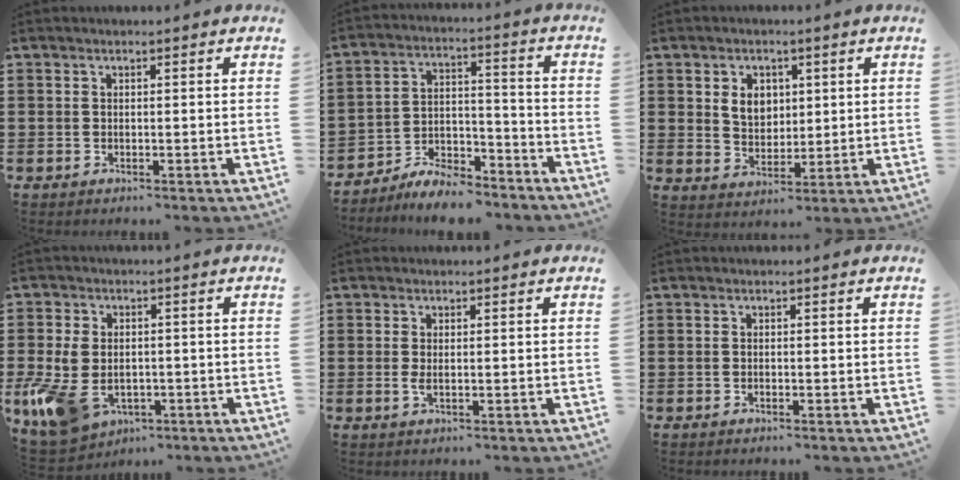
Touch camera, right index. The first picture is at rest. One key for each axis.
{"total": 7.9, "fx": -7.2, "fy": 2.6, "fz": 2.1, "tx": -0.045, "ty": 0.020, "tz": -0.139}
{"total": 4.8, "fx": 1.4, "fy": 3.8, "fz": 2.5, "tx": -0.056, "ty": 0.011, "tz": 0.020}
{"total": 8.4, "fx": -2.4, "fy": 5.5, "fz": 5.9, "tx": -0.152, "ty": 0.002, "tz": -0.045}
{"total": 1.3, "fx": 0.0, "fy": 0.3, "fz": 1.3, "tx": -0.024, "ty": -0.002, "tz": 0.000}
{"total": 0.0}